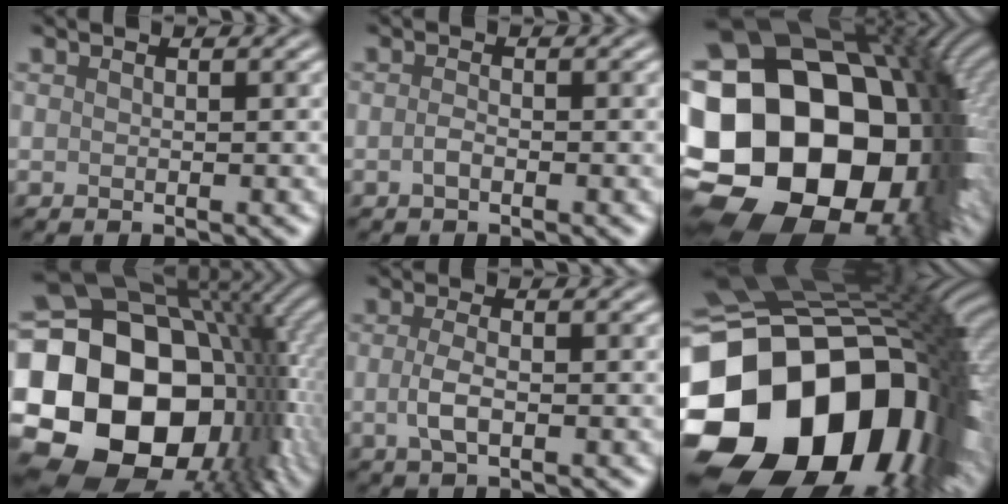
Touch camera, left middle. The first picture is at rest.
{"total": 1.0, "force": [-0.5, 0.4, 0.8], "torque": [-0.018, 0.001, -0.011]}
{"total": 25.0, "force": [-2.0, 19.8, 15.2], "torque": [-0.271, -0.016, -0.064]}
{"total": 21.9, "force": [-2.9, 16.5, 14.2], "torque": [-0.259, -0.024, -0.039]}
{"total": 2.4, "force": [-0.4, 0.9, 2.2], "torque": [-0.050, -0.004, -0.011]}
{"total": 22.3, "force": [-5.8, 15.5, 14.9], "torque": [-0.334, -0.060, -0.078]}